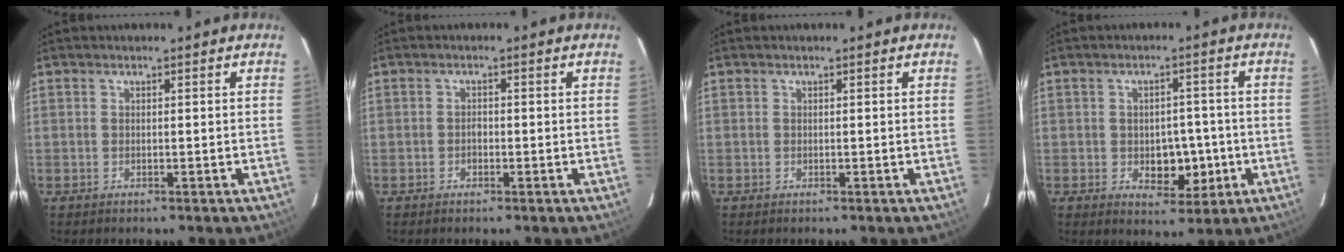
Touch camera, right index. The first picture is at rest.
{"total": 1.0, "force": [-0.4, 0.6, 0.7], "torque": [-0.010, 0.004, -0.009]}
{"total": 0.0}
{"total": 5.9, "force": [-1.3, 3.8, 4.4], "torque": [-0.051, 0.008, -0.008]}